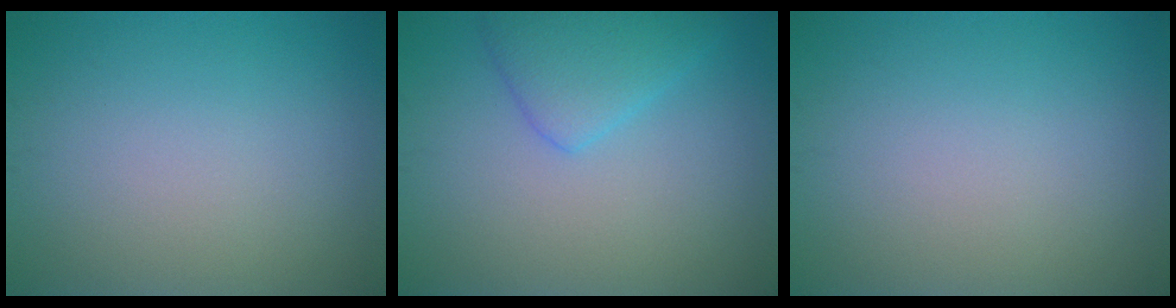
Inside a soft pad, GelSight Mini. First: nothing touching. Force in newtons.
{"total": 3.3, "press": 3.3, "slide": 0.1}
{"total": 0.0}